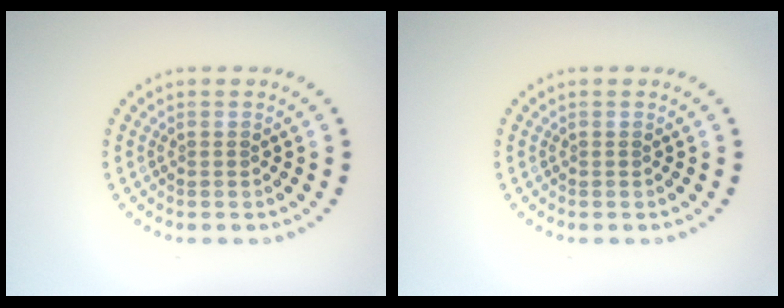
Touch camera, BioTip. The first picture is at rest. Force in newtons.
{"total": 0.0}